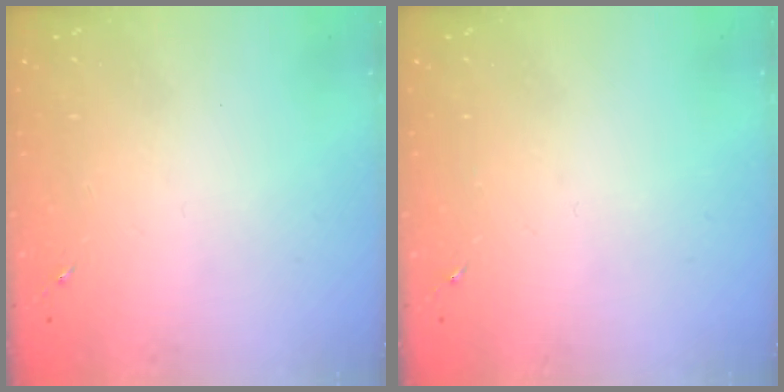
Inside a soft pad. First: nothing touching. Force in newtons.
{"total": 0.0}